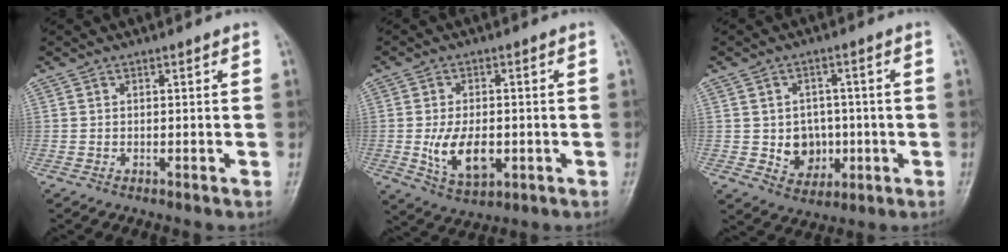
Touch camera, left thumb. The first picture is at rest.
{"total": 9.3, "force": [-1.5, 5.5, 7.3], "torque": [-0.118, -0.007, -0.017]}
{"total": 7.6, "force": [-0.7, 6.5, 3.8], "torque": [-0.016, 0.007, -0.001]}